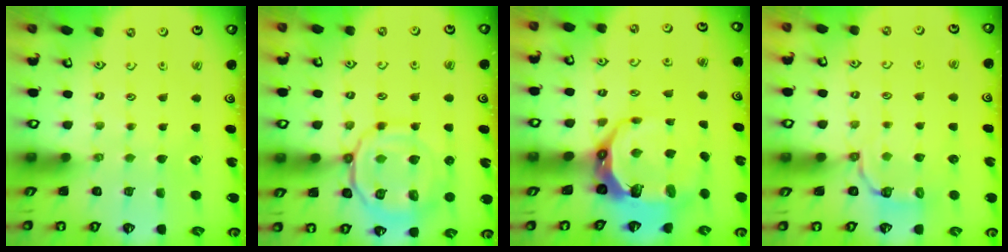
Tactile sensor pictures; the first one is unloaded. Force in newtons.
{"total": 14.7, "press": 14.6, "slide": 1.5}
{"total": 12.1, "press": 10.8, "slide": 5.4}
{"total": 3.8, "press": 2.5, "slide": 2.9}